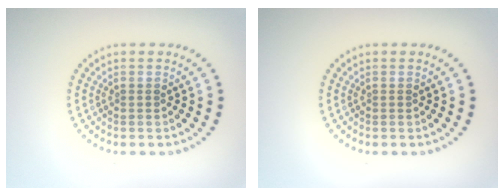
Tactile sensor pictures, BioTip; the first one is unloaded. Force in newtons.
{"total": 0.0}